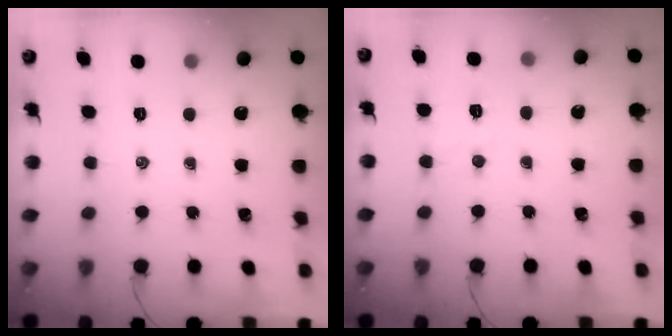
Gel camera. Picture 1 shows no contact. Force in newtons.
{"total": 4.1, "press": 4.0, "slide": 0.9}